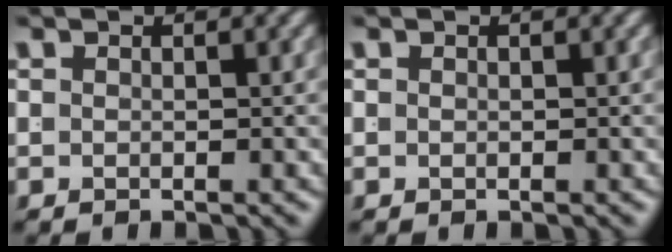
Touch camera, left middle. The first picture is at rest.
{"total": 0.0}